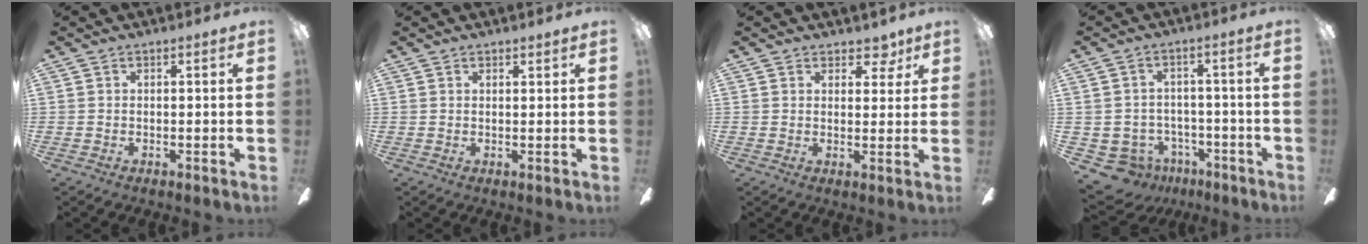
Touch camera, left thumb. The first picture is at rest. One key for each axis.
{"total": 1.2, "fx": 1.1, "fy": 0.5, "fz": 0.1, "tx": -0.001, "ty": 0.001, "tz": 0.021}
{"total": 5.2, "fx": 3.7, "fy": 3.2, "fz": 1.9, "tx": -0.006, "ty": -0.017, "tz": 0.061}
{"total": 7.3, "fx": -5.0, "fy": 5.1, "fz": 1.5, "tx": -0.058, "ty": 0.025, "tz": -0.092}